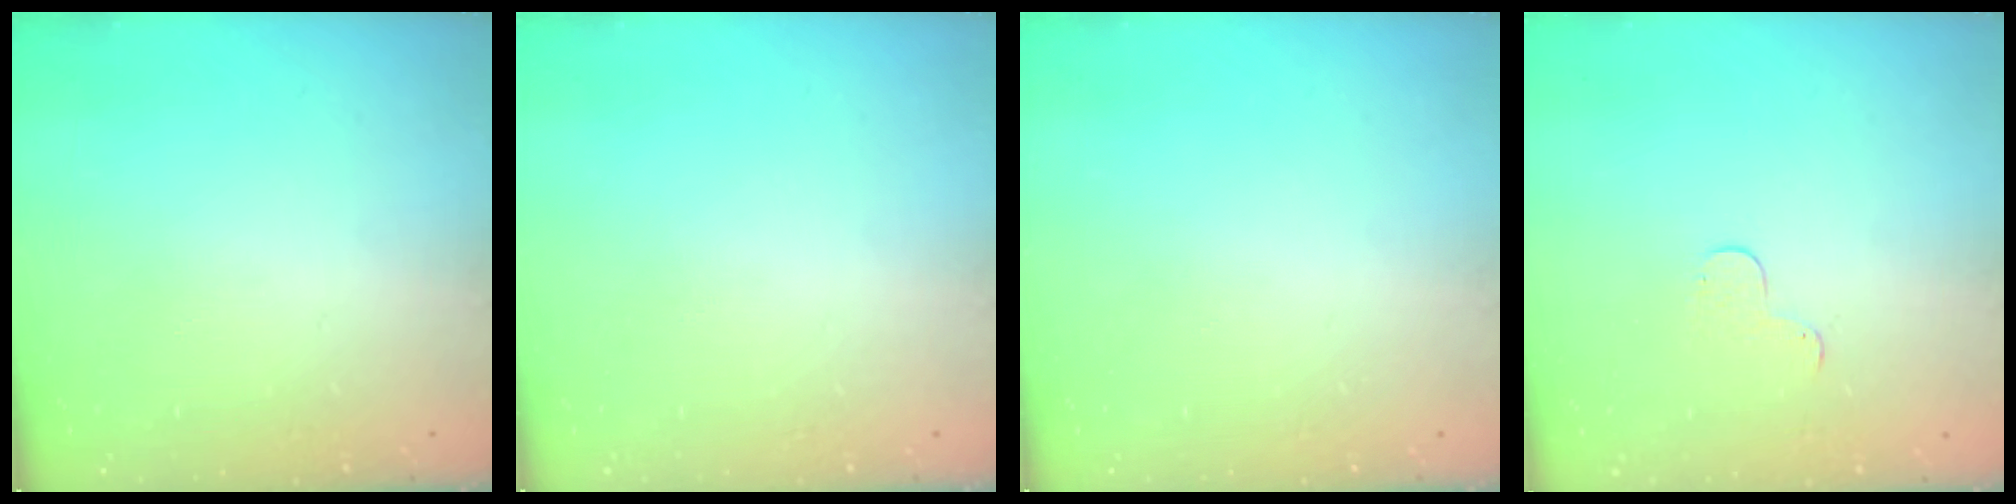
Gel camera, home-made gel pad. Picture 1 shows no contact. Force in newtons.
{"total": 0.0}
{"total": 0.0}
{"total": 4.1, "press": 4.1, "slide": 0.4}